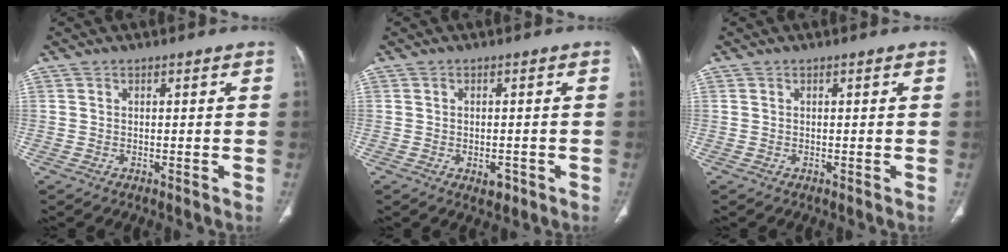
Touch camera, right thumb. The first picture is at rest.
{"total": 2.5, "force": [-1.0, 1.6, 1.7], "torque": [-0.014, 0.004, -0.008]}
{"total": 0.0}